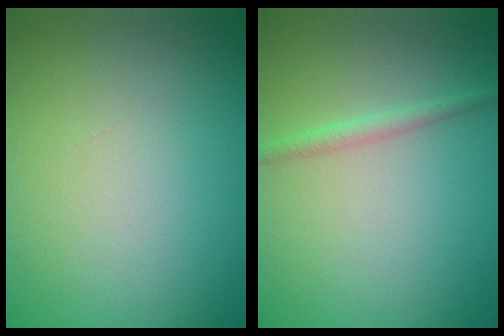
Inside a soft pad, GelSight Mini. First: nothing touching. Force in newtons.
{"total": 1.3, "press": 1.3, "slide": 0.1}